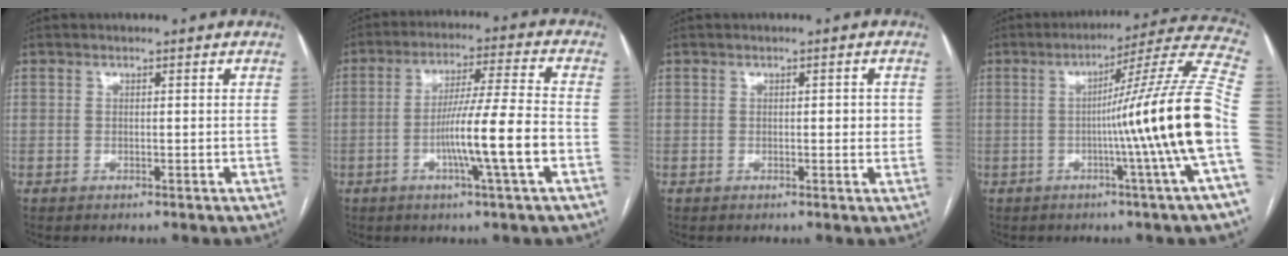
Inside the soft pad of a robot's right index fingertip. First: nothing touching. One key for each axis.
{"total": 11.5, "fx": -3.3, "fy": -1.2, "fz": 10.9, "tx": -0.192, "ty": -0.002, "tz": -0.060}
{"total": 2.0, "fx": 0.1, "fy": 0.8, "fz": 1.9, "tx": -0.022, "ty": 0.001, "tz": 0.001}
{"total": 18.3, "fx": -3.1, "fy": -3.5, "fz": 17.7, "tx": -0.226, "ty": 0.003, "tz": -0.060}